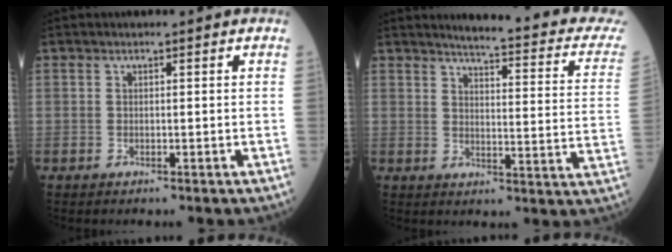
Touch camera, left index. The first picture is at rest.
{"total": 16.7, "force": [15.2, 1.1, 6.7], "torque": [-0.074, -0.069, 0.157]}